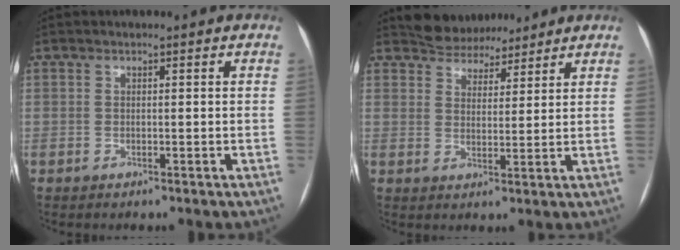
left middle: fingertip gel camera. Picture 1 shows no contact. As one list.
[{"total": 6.3, "force": [5.8, 2.4, 0.5], "torque": [-0.012, 0.008, 0.095]}]